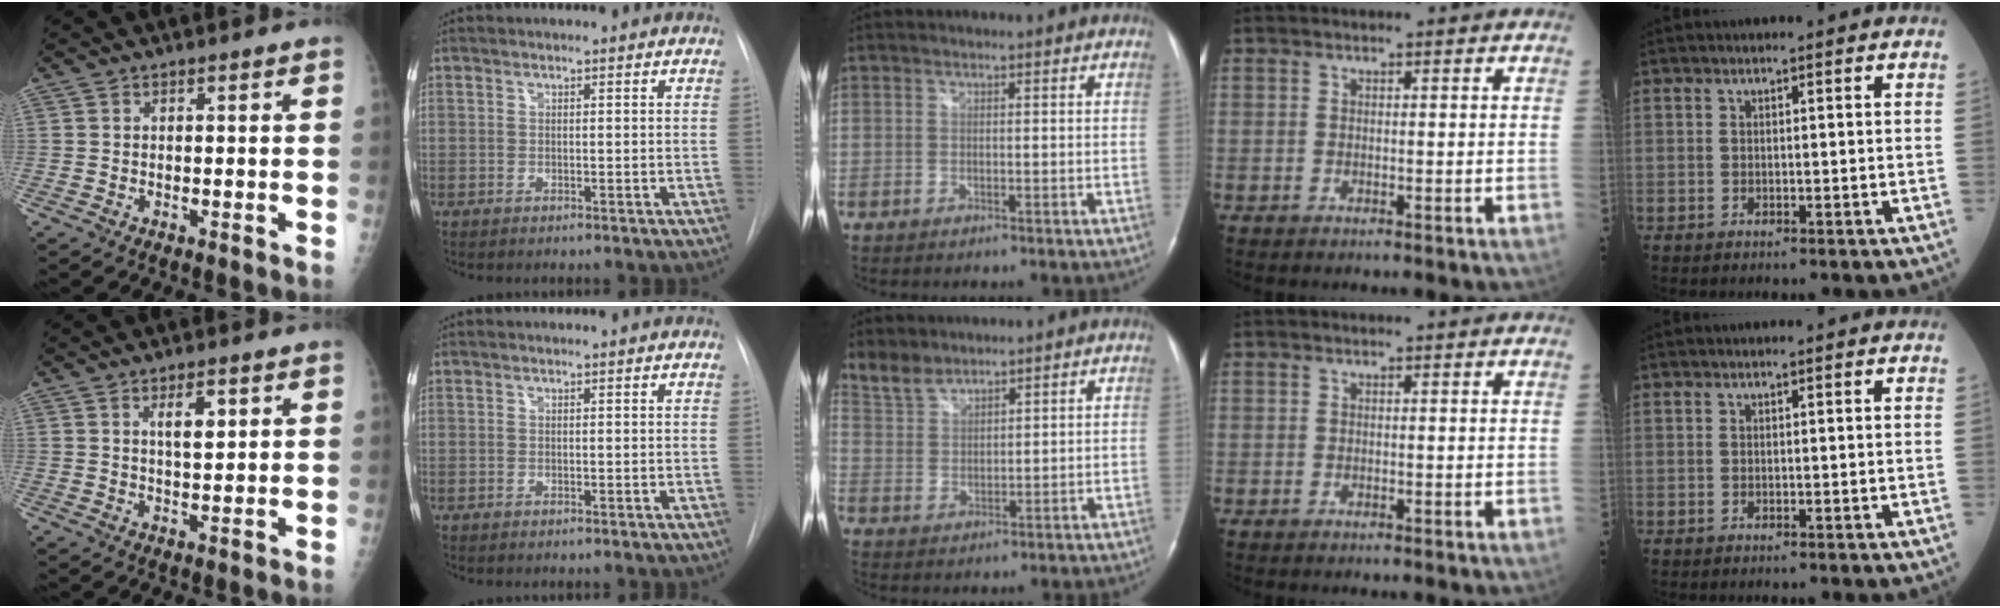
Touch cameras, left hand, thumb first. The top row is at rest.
{"thumb": {"total": 4.0, "force": [1.7, 1.5, 3.3], "torque": [-0.044, -0.008, 0.029]}, "middle": {"total": 4.5, "force": [4.1, 1.7, 0.5], "torque": [-0.015, 0.012, 0.089]}}